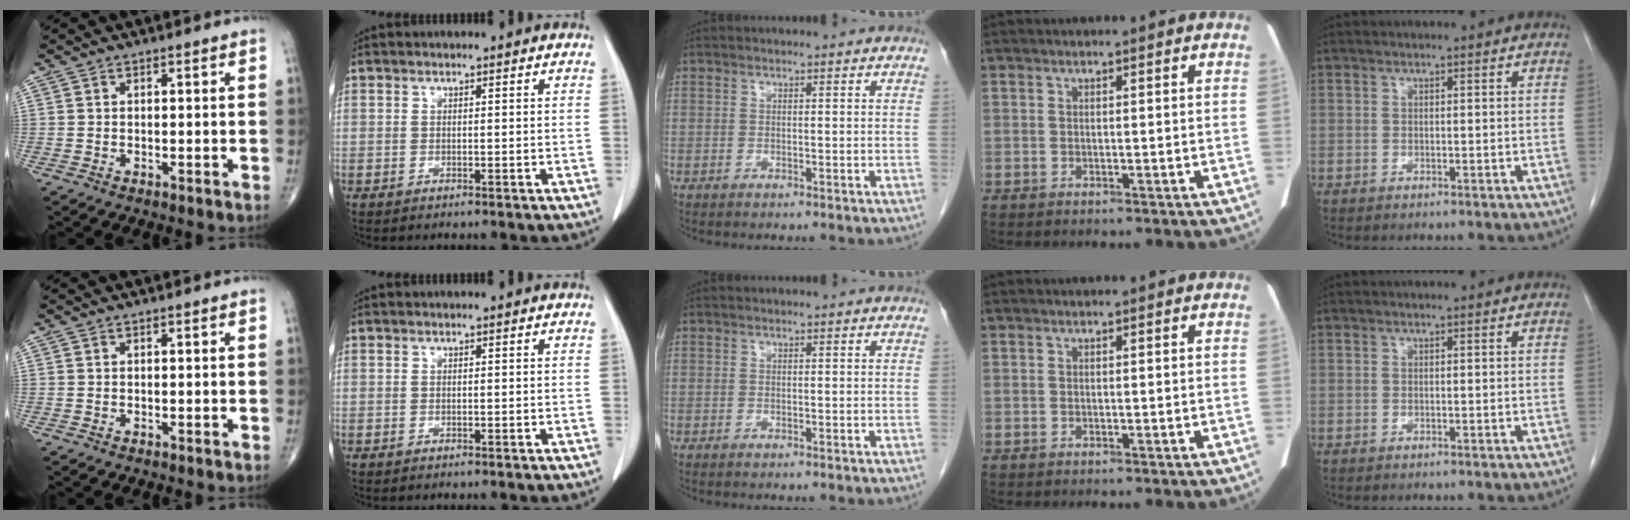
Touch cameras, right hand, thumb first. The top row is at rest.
{}